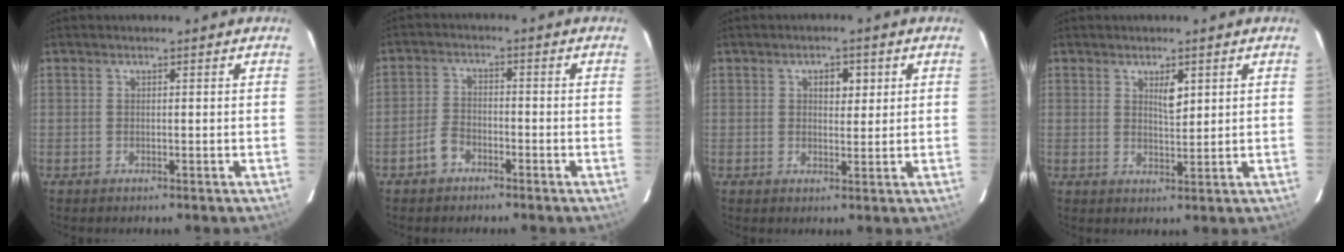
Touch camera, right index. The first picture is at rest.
{"total": 3.5, "force": [-2.2, 2.2, 1.7], "torque": [-0.037, 0.005, -0.041]}
{"total": 3.3, "force": [1.3, 1.8, 2.5], "torque": [-0.037, 0.007, 0.019]}
{"total": 2.9, "force": [1.4, 0.9, 2.3], "torque": [-0.043, -0.003, 0.028]}